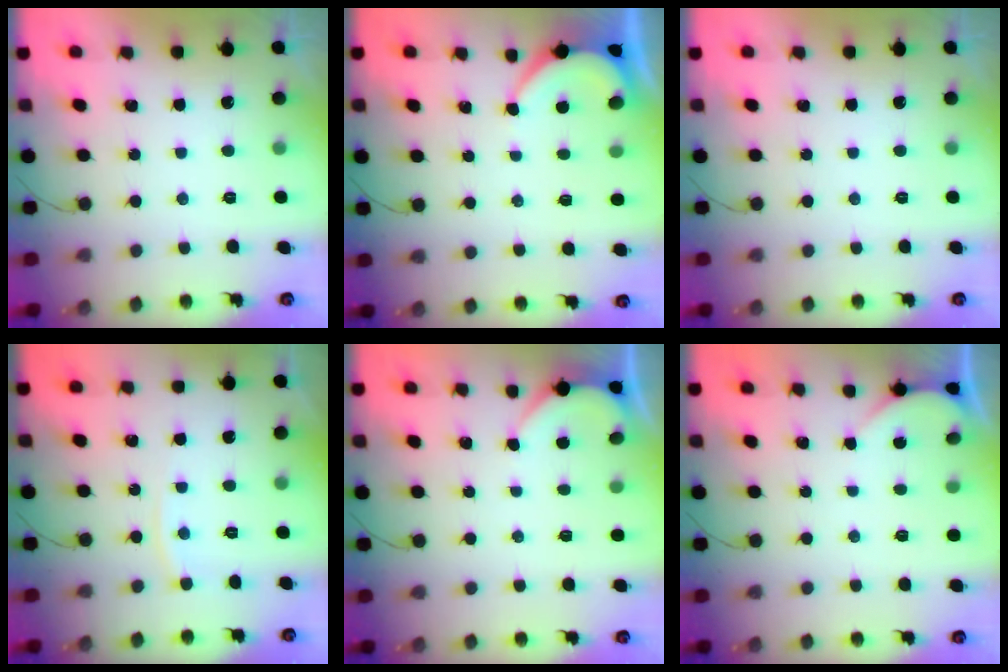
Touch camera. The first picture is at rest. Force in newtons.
{"total": 2.6, "press": 2.6, "slide": 0.3}
{"total": 0.0}
{"total": 2.5, "press": 2.5, "slide": 0.4}
{"total": 2.7, "press": 2.6, "slide": 0.4}
{"total": 2.3, "press": 2.3, "slide": 0.2}